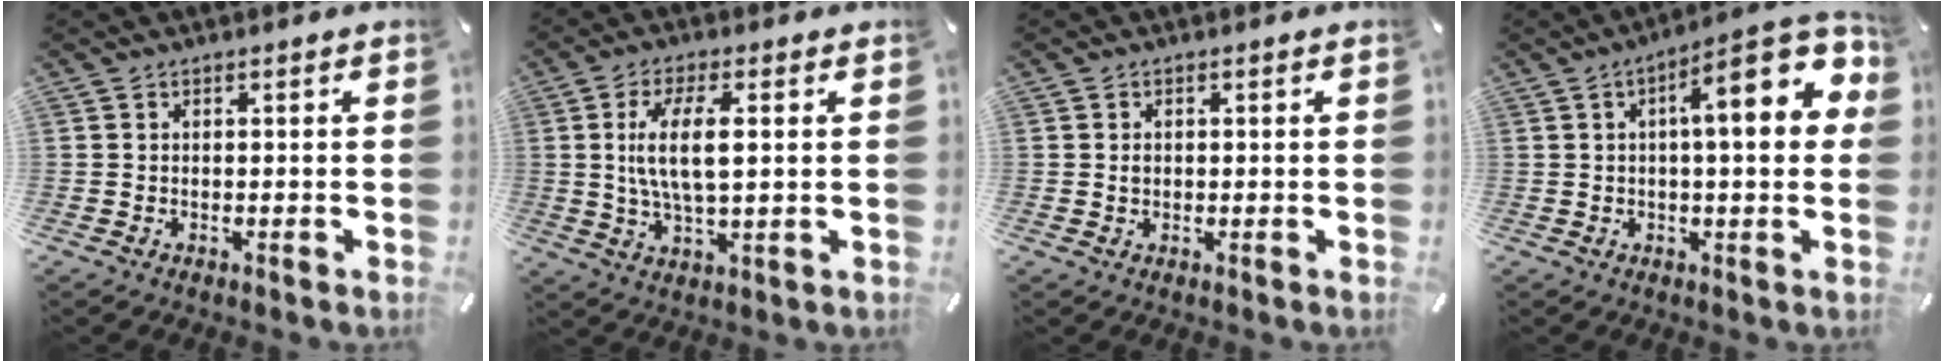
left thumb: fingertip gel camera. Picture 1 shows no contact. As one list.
[{"total": 10.0, "force": [1.8, 3.5, 9.2], "torque": [-0.197, 0.001, 0.025]}, {"total": 0.9, "force": [0.2, 0.7, 0.5], "torque": [-0.004, 0.000, 0.000]}, {"total": 16.5, "force": [4.6, 4.7, 15.1], "torque": [-0.203, -0.023, 0.062]}]